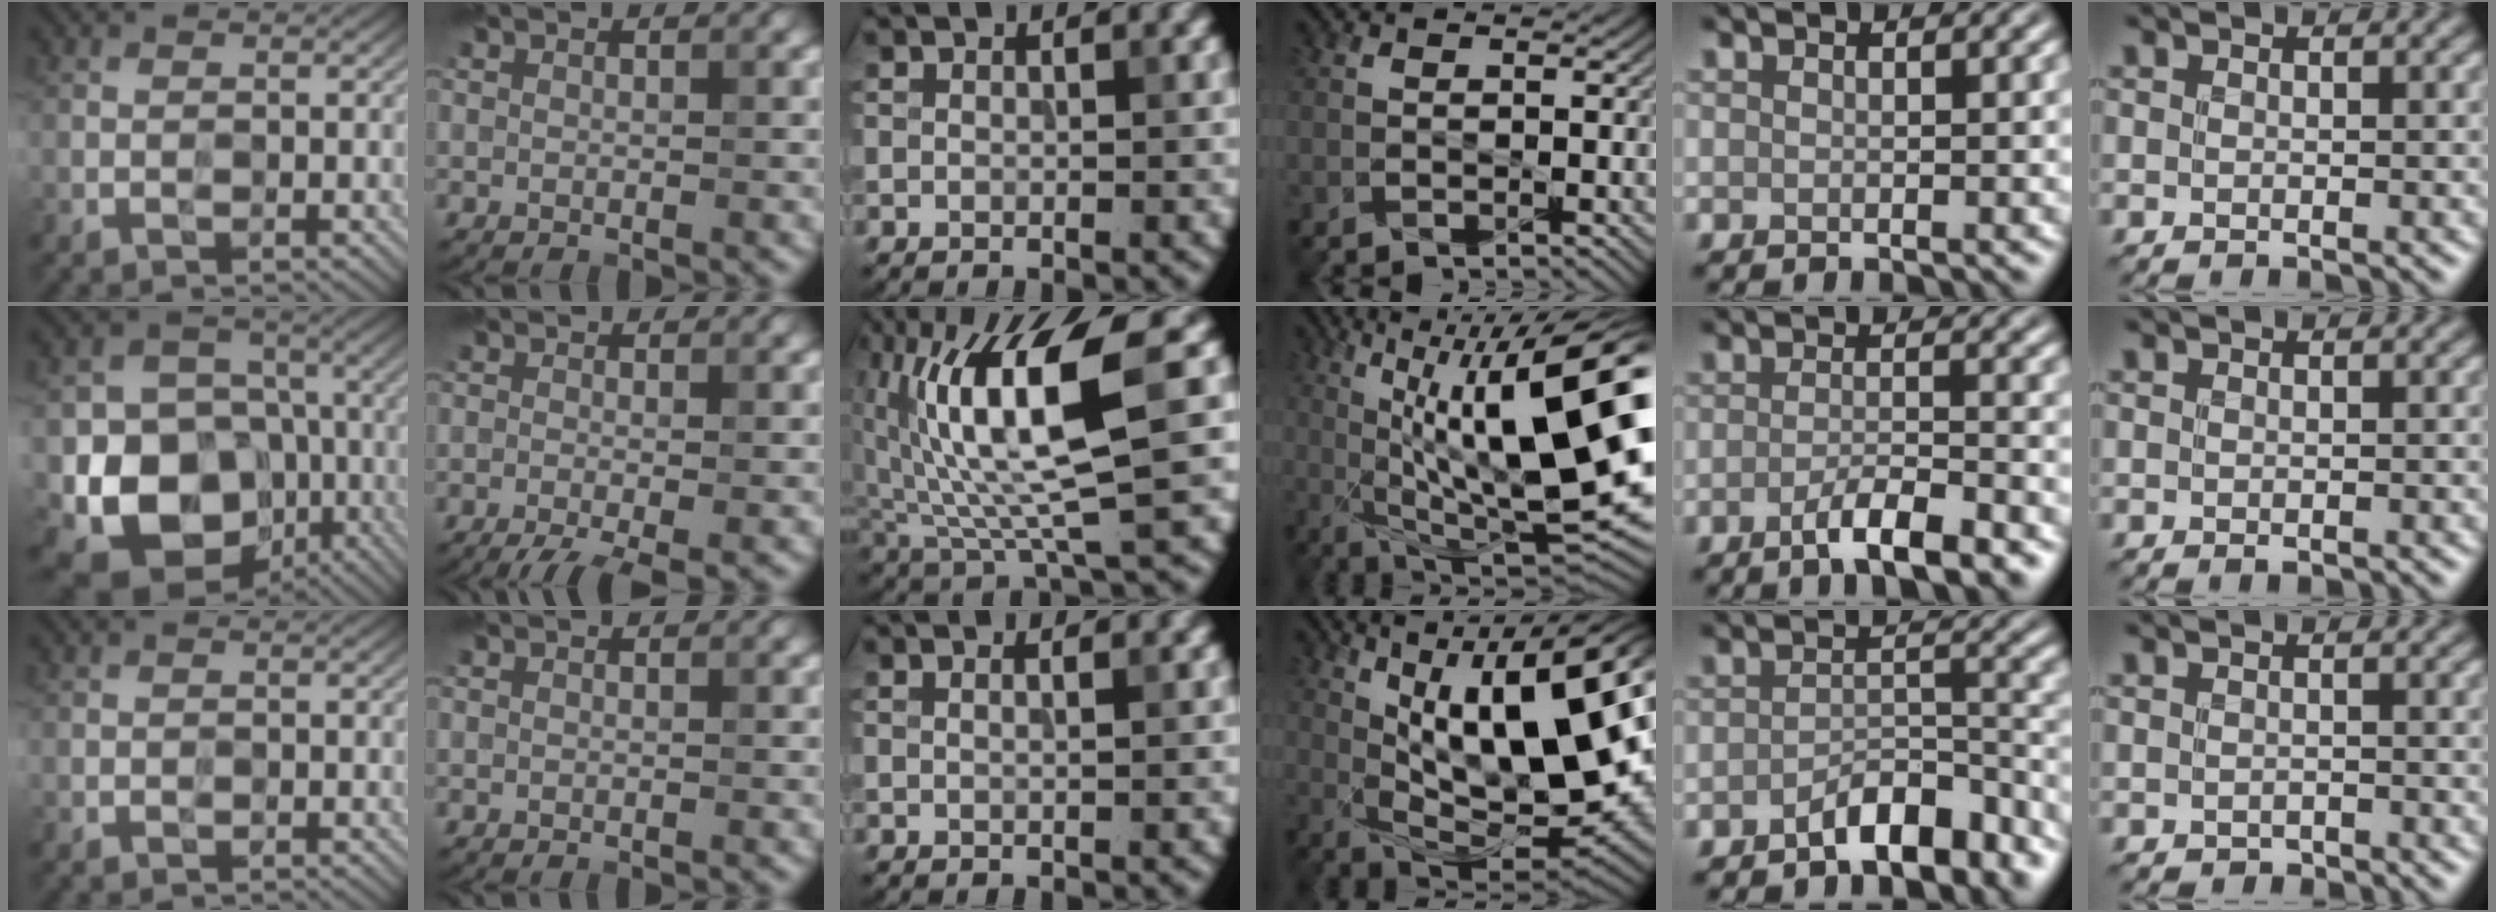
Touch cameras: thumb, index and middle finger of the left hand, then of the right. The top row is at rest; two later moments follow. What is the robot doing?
{"motion": "wipe", "object": "measuring cup"}